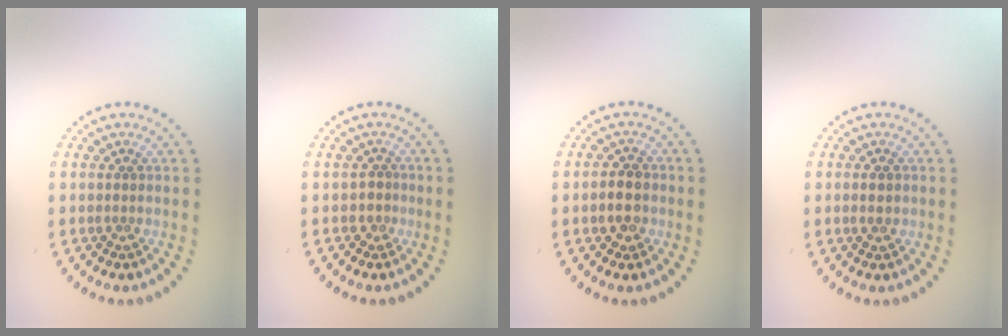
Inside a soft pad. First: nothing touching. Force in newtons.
{"total": 1.0, "press": 0.7, "slide": 0.7}
{"total": 2.4, "press": 2.4, "slide": 0.4}
{"total": 1.8, "press": 1.8, "slide": 0.2}